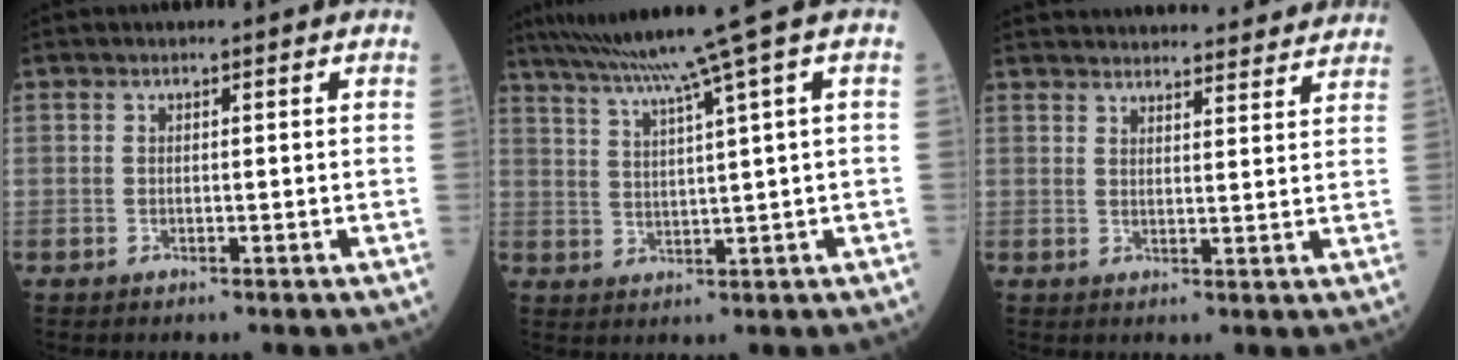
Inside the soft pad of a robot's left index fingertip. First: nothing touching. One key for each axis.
{"total": 10.5, "fx": 7.4, "fy": -2.7, "fz": 6.9, "tx": -0.114, "ty": 0.006, "tz": 0.117}
{"total": 21.4, "fx": 20.5, "fy": 3.6, "fz": 5.0, "tx": -0.069, "ty": 0.011, "tz": 0.257}